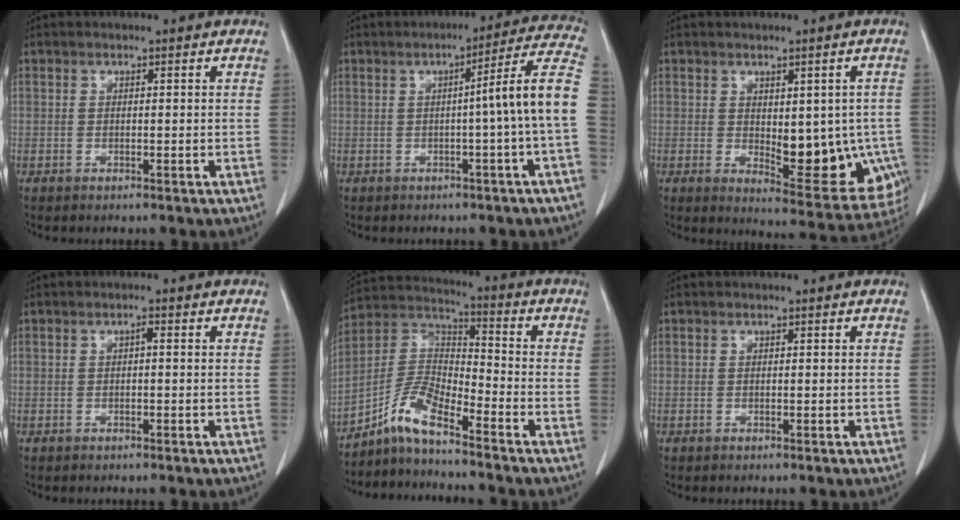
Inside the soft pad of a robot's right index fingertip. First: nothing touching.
{"total": 10.0, "force": [-0.9, -2.1, 9.8], "torque": [-0.119, 0.015, -0.016]}
{"total": 12.8, "force": [-2.0, 5.7, 11.3], "torque": [-0.121, -0.008, -0.009]}
{"total": 0.7, "force": [0.0, 0.2, 0.6], "torque": [-0.011, 0.002, 0.000]}
{"total": 8.0, "force": [-6.3, 1.2, 4.9], "torque": [-0.112, 0.015, -0.125]}
{"total": 0.0}